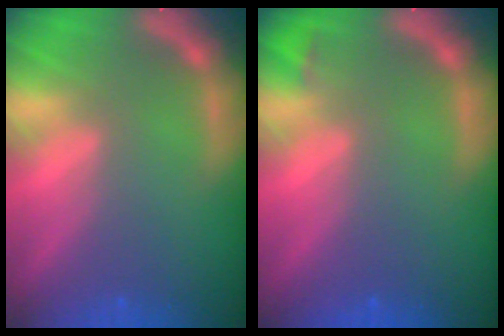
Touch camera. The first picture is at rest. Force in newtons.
{"total": 0.9}